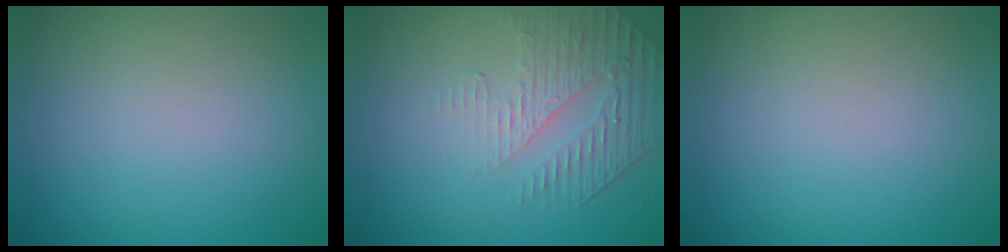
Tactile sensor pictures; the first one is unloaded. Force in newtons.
{"total": 2.2, "press": 1.7, "slide": 1.4}
{"total": 0.0}